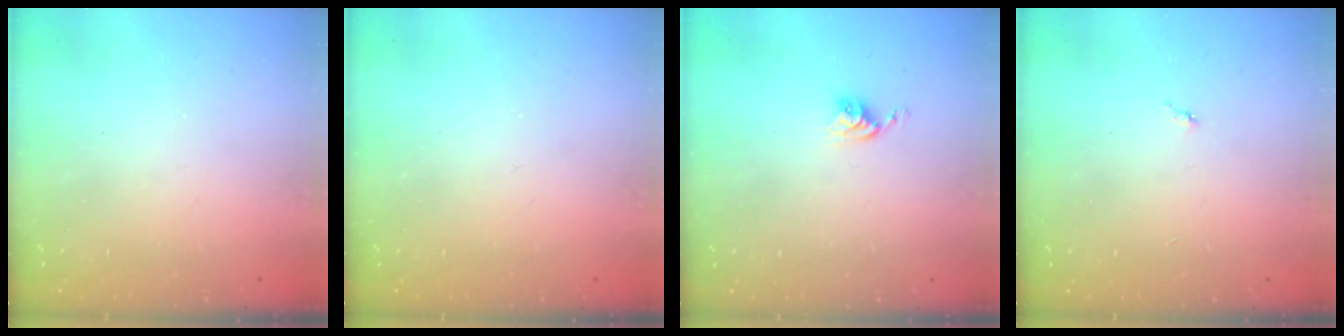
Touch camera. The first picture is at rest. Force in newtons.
{"total": 0.0}
{"total": 4.1, "press": 4.1, "slide": 0.1}
{"total": 3.0, "press": 3.0, "slide": 0.2}